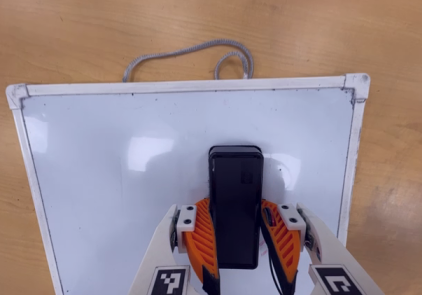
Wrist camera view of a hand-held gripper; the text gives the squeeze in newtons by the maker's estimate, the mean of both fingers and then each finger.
{"total": 15.1, "left": 14.9, "right": 15.4}